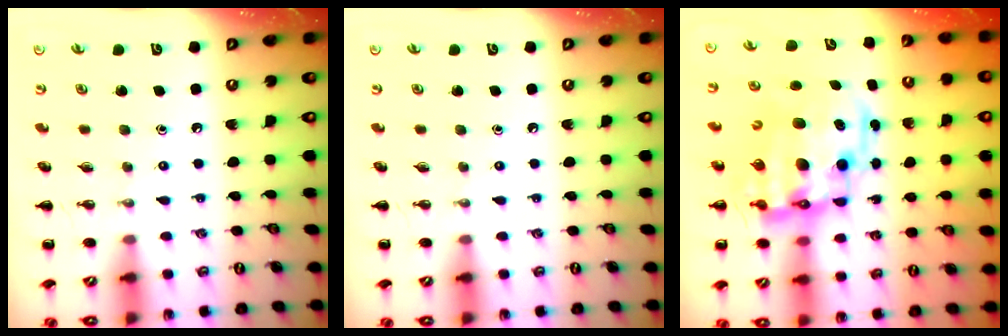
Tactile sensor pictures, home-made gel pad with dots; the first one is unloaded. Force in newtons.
{"total": 0.0}
{"total": 16.2, "press": 15.7, "slide": 4.1}